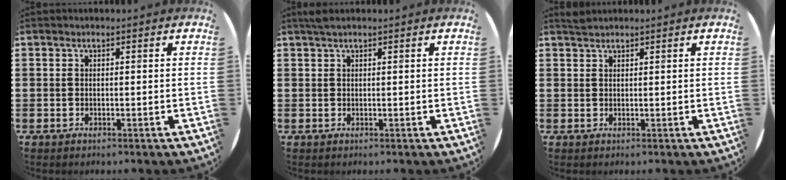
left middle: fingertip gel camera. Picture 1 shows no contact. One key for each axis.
{"total": 0.8, "fx": 0.6, "fy": 0.0, "fz": 0.5, "tx": -0.010, "ty": 0.002, "tz": 0.011}
{"total": 1.0, "fx": 1.0, "fy": 0.0, "fz": 0.1, "tx": -0.004, "ty": 0.001, "tz": 0.020}